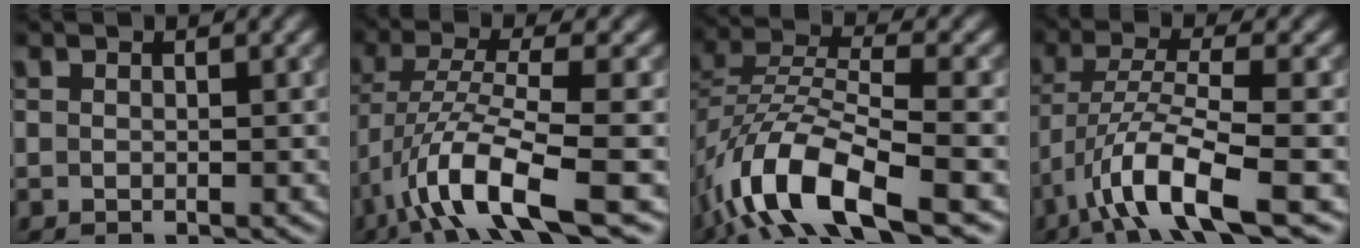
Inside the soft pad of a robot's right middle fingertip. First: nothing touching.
{"total": 8.4, "force": [-4.3, 1.8, 7.0], "torque": [-0.129, 0.005, -0.083]}
{"total": 10.1, "force": [-5.7, 3.6, 7.6], "torque": [-0.147, 0.003, -0.116]}
{"total": 7.4, "force": [-4.1, 1.4, 6.0], "torque": [-0.107, 0.004, -0.082]}